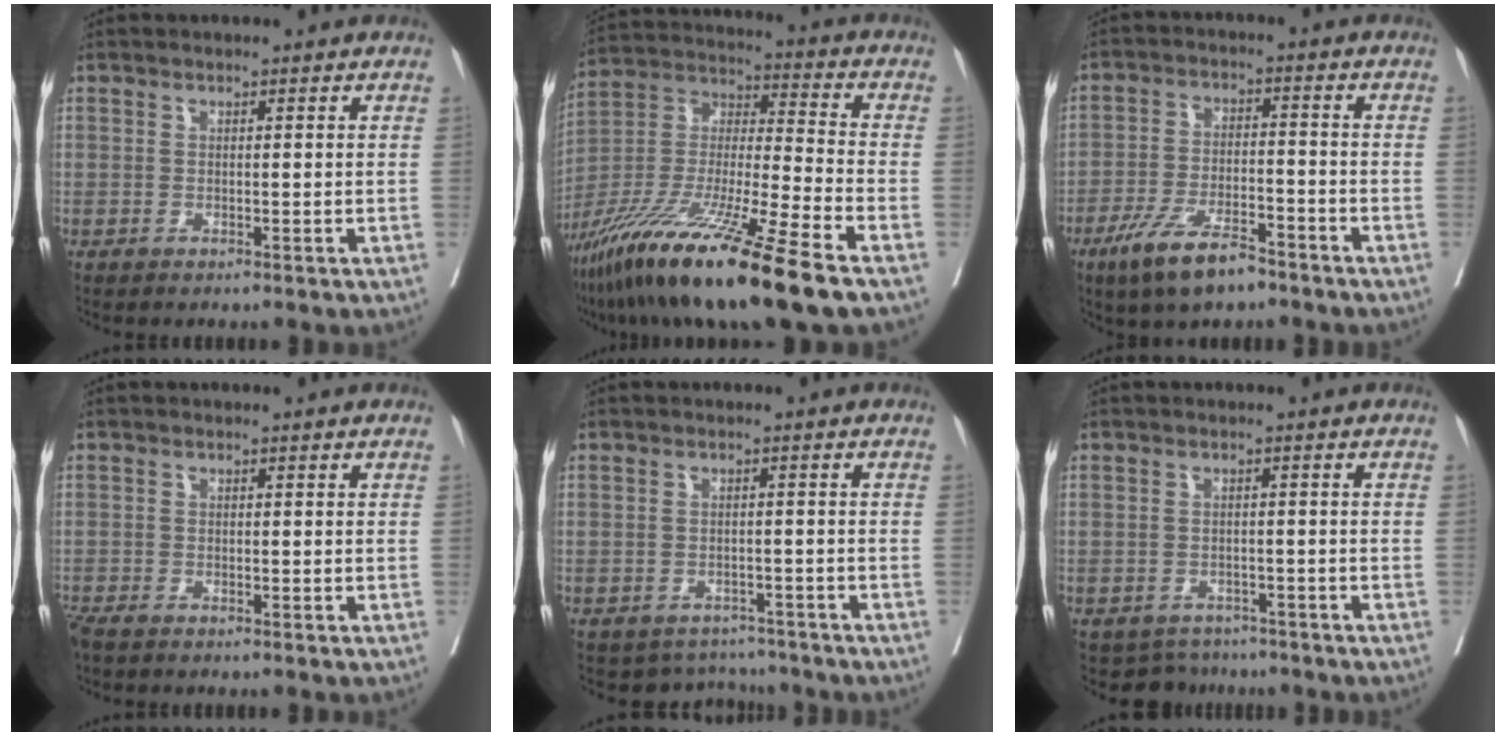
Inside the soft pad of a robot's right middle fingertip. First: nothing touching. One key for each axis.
{"total": 21.9, "fx": -14.5, "fy": 0.2, "fz": 16.5, "tx": -0.321, "ty": -0.055, "tz": -0.266}
{"total": 9.3, "fx": -6.5, "fy": 2.5, "fz": 6.1, "tx": -0.119, "ty": -0.011, "tz": -0.114}
{"total": 2.3, "fx": -1.9, "fy": 0.7, "fz": 1.1, "tx": -0.027, "ty": -0.008, "tz": -0.036}
{"total": 5.1, "fx": -4.5, "fy": 2.2, "fz": -0.6, "tx": 0.016, "ty": 0.018, "tz": -0.058}
{"total": 4.7, "fx": -4.0, "fy": 2.4, "fz": -0.6, "tx": 0.014, "ty": 0.007, "tz": -0.055}